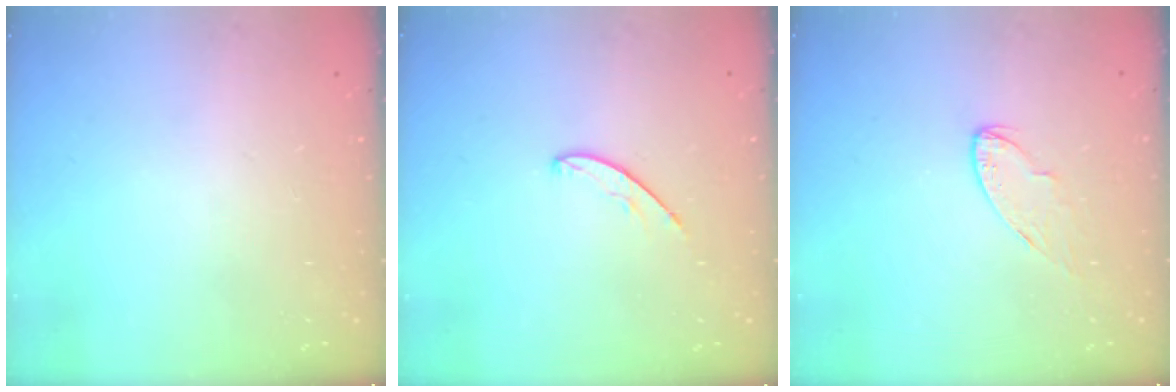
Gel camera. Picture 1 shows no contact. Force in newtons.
{"total": 4.6, "press": 4.6, "slide": 0.5}
{"total": 4.9, "press": 4.9, "slide": 0.6}